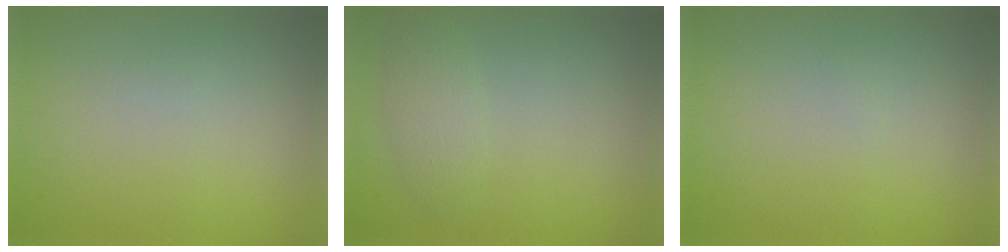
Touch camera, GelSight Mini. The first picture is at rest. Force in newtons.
{"total": 2.0, "press": 2.0, "slide": 0.1}
{"total": 0.0}